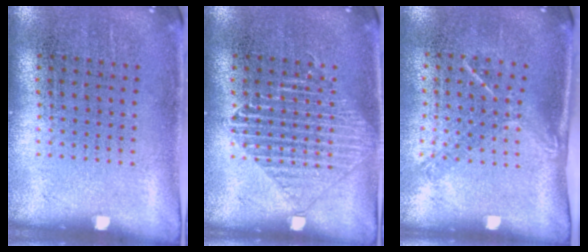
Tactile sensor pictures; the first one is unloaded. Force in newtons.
{"total": 2.0, "press": 2.0, "slide": 0.3}
{"total": 1.4, "press": 1.0, "slide": 1.0}